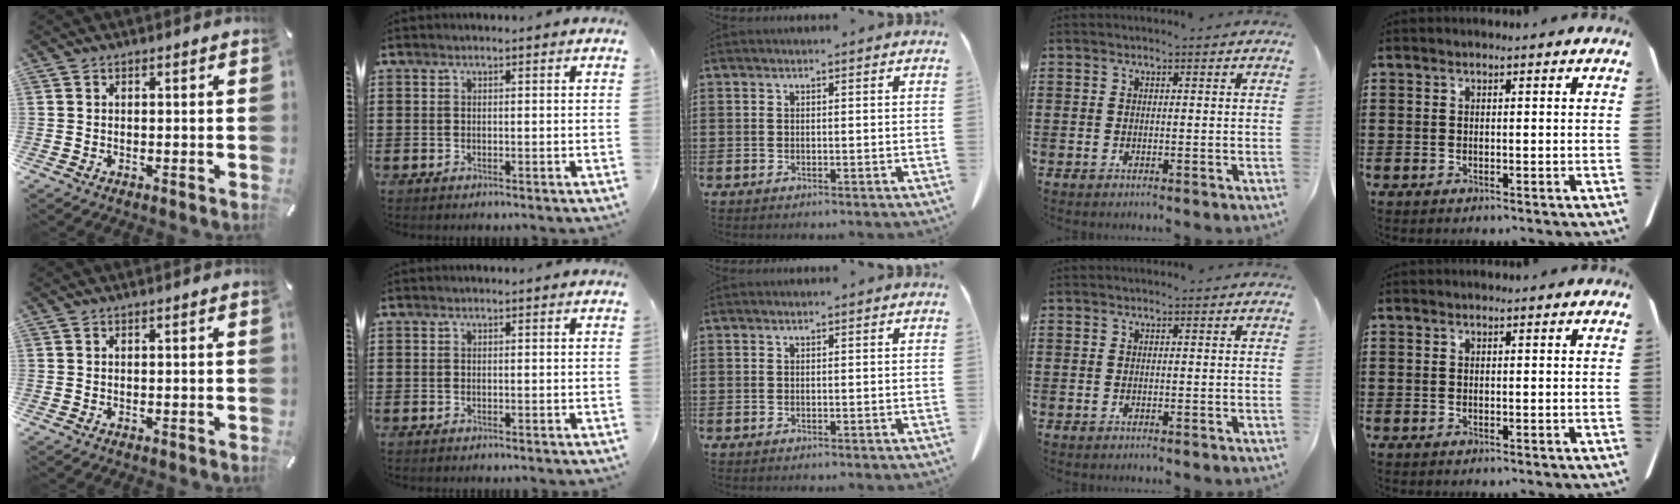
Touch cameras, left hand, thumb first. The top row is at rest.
{}